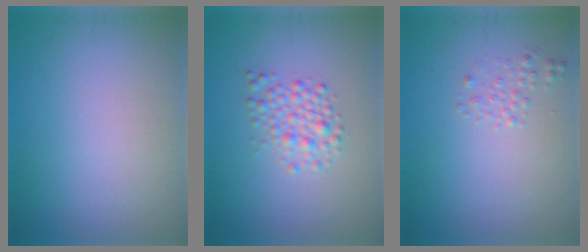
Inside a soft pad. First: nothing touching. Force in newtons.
{"total": 2.5, "press": 2.5, "slide": 0.0}
{"total": 1.0, "press": 1.0, "slide": 0.1}